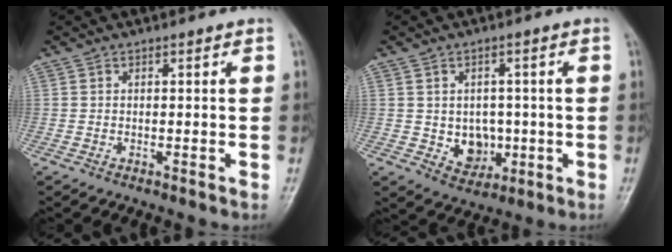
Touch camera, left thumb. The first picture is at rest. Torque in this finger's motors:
{"motor_torque": [0.11, 0.11, 0.12, 0.06, 0.02]}